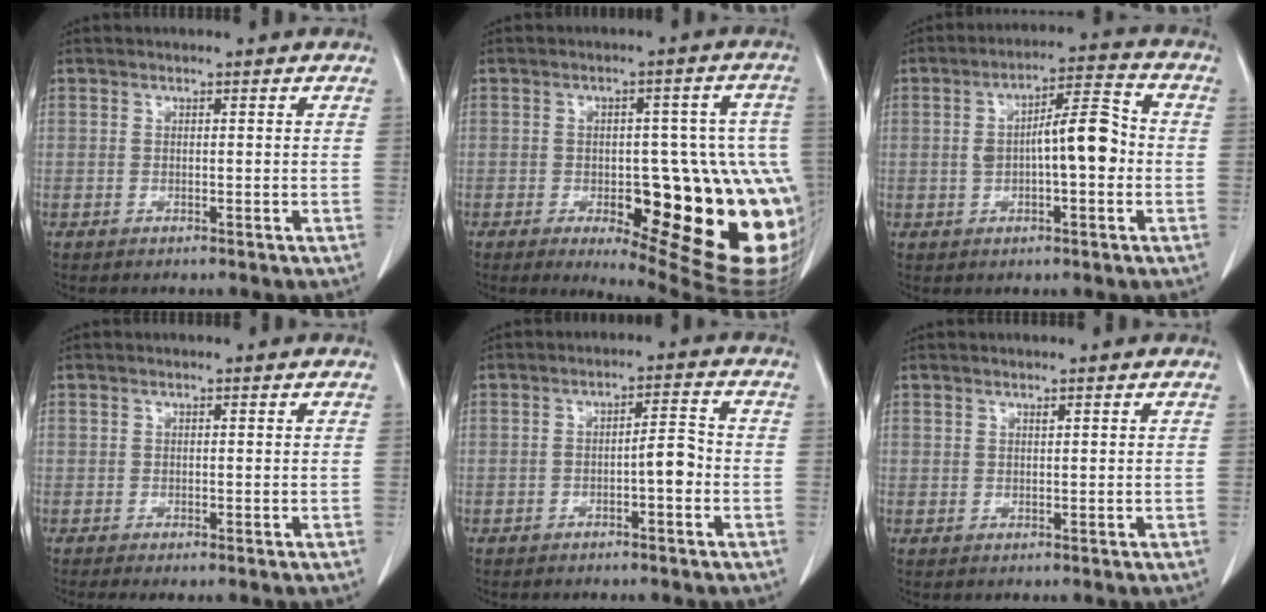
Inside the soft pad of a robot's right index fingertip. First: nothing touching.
{"total": 22.2, "force": [-5.6, 6.1, 20.5], "torque": [-0.166, 0.013, -0.049]}
{"total": 8.9, "force": [-0.5, 2.3, 8.6], "torque": [-0.146, 0.028, -0.010]}
{"total": 0.8, "force": [-0.1, 0.5, 0.6], "torque": [-0.014, -0.003, 0.000]}
{"total": 3.8, "force": [-1.3, 0.8, 3.5], "torque": [-0.049, 0.014, -0.020]}
{"total": 0.6, "force": [0.5, 0.3, 0.2], "torque": [-0.003, -0.002, 0.006]}